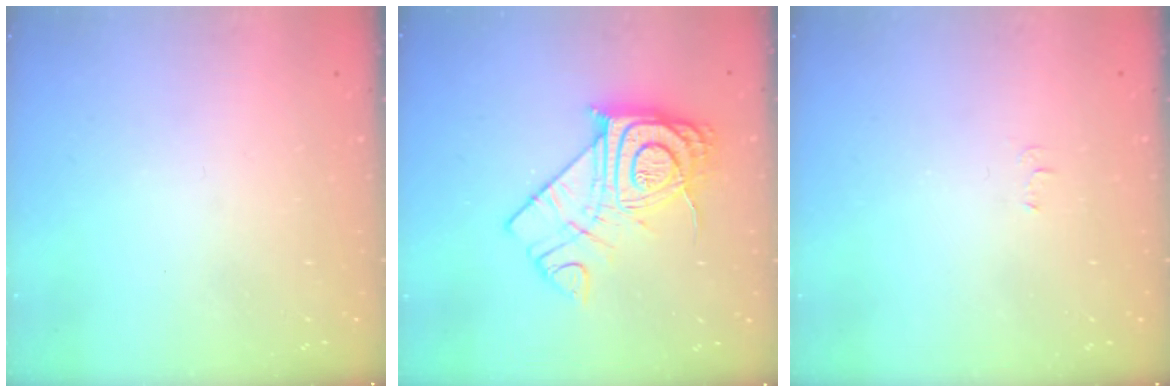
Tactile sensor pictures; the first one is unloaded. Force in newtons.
{"total": 19.5, "press": 19.4, "slide": 1.6}
{"total": 3.0, "press": 3.0, "slide": 0.5}